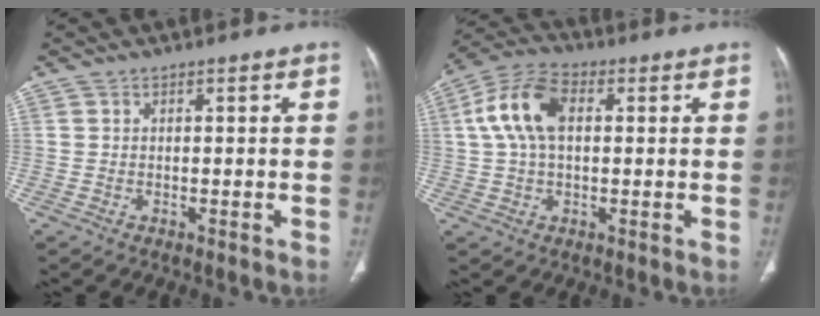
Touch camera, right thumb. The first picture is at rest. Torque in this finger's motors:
{"motor_torque": [0.55, 2.09, 1.15, -0.15, 0.13]}